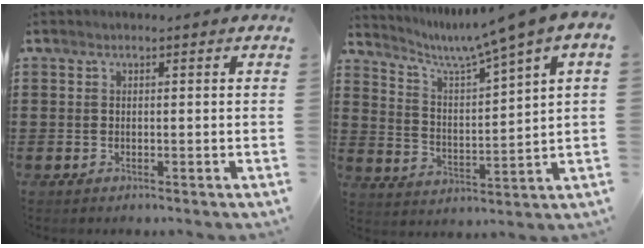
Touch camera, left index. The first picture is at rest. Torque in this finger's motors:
{"motor_torque": [1.24, -0.90, 0.47, 0.10]}